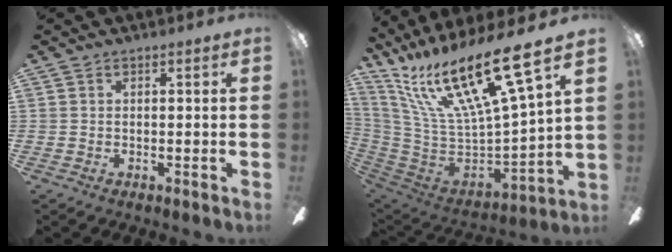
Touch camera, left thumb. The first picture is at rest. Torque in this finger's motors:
{"motor_torque": [2.62, 0.94, 0.96, -1.81, 0.22]}